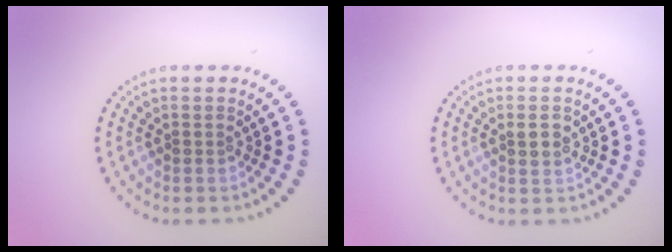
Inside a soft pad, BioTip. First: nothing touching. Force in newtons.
{"total": 1.5, "press": 1.5, "slide": 0.2}